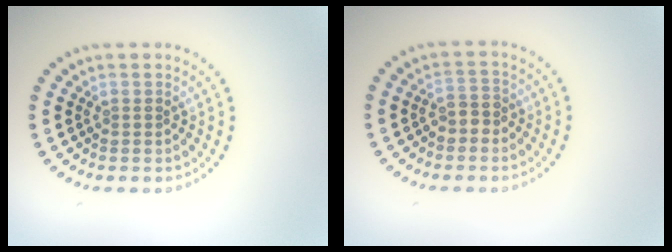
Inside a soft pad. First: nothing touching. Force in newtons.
{"total": 1.7, "press": 1.6, "slide": 0.7}